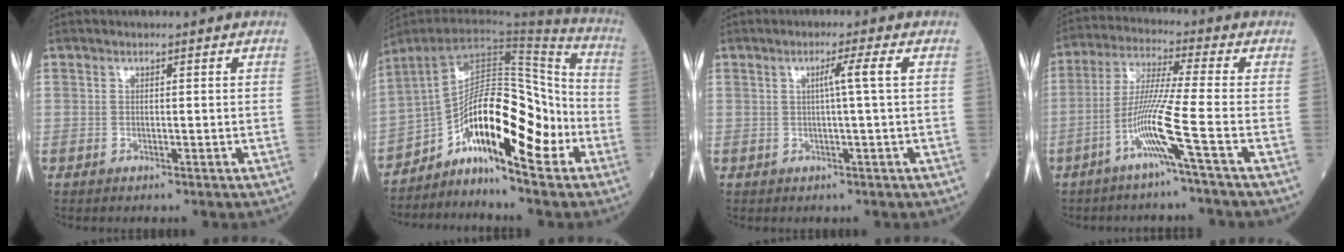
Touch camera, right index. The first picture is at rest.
{"total": 15.1, "force": [-6.4, 4.4, 12.9], "torque": [-0.206, 0.036, -0.104]}
{"total": 2.9, "force": [0.4, -0.9, 2.7], "torque": [-0.045, 0.002, 0.007]}
{"total": 8.9, "force": [-3.9, -2.0, 7.7], "torque": [-0.155, -0.005, -0.082]}